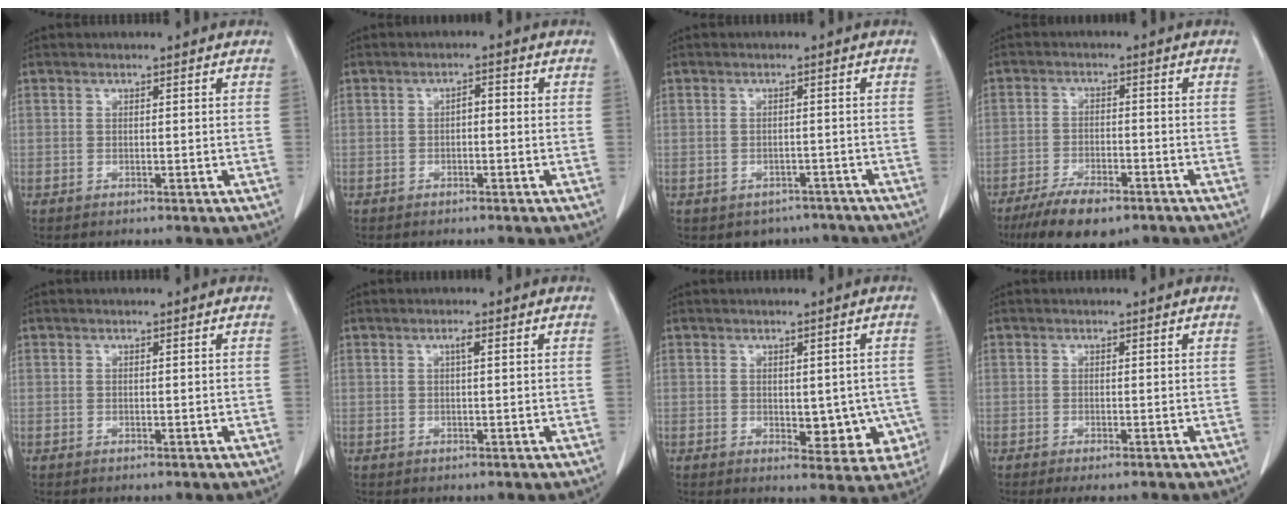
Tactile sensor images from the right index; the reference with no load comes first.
{"total": 1.7, "force": [-0.2, 0.7, 1.5], "torque": [-0.021, 0.006, -0.003]}
{"total": 4.4, "force": [-3.4, 2.8, 0.2], "torque": [0.012, 0.015, -0.044]}
{"total": 8.8, "force": [-6.4, 2.9, 5.4], "torque": [-0.091, -0.012, -0.105]}
{"total": 0.0}
{"total": 1.1, "force": [0.4, 0.1, 1.0], "torque": [-0.020, 0.004, 0.007]}
{"total": 7.1, "force": [-1.1, 4.1, 5.7], "torque": [-0.045, 0.002, -0.005]}
{"total": 2.7, "force": [-2.2, 0.4, 1.5], "torque": [-0.016, -0.006, -0.029]}